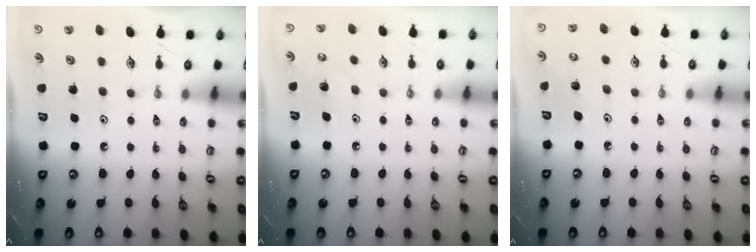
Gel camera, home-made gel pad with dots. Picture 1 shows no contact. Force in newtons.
{"total": 5.2, "press": 5.2, "slide": 0.4}
{"total": 3.2, "press": 3.1, "slide": 0.8}